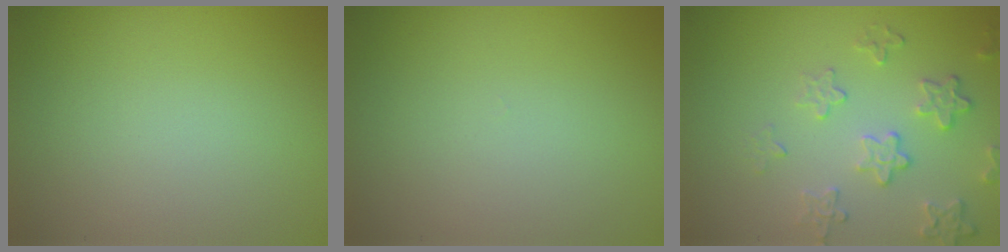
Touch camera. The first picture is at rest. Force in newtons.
{"total": 0.0}
{"total": 3.1, "press": 2.9, "slide": 1.2}